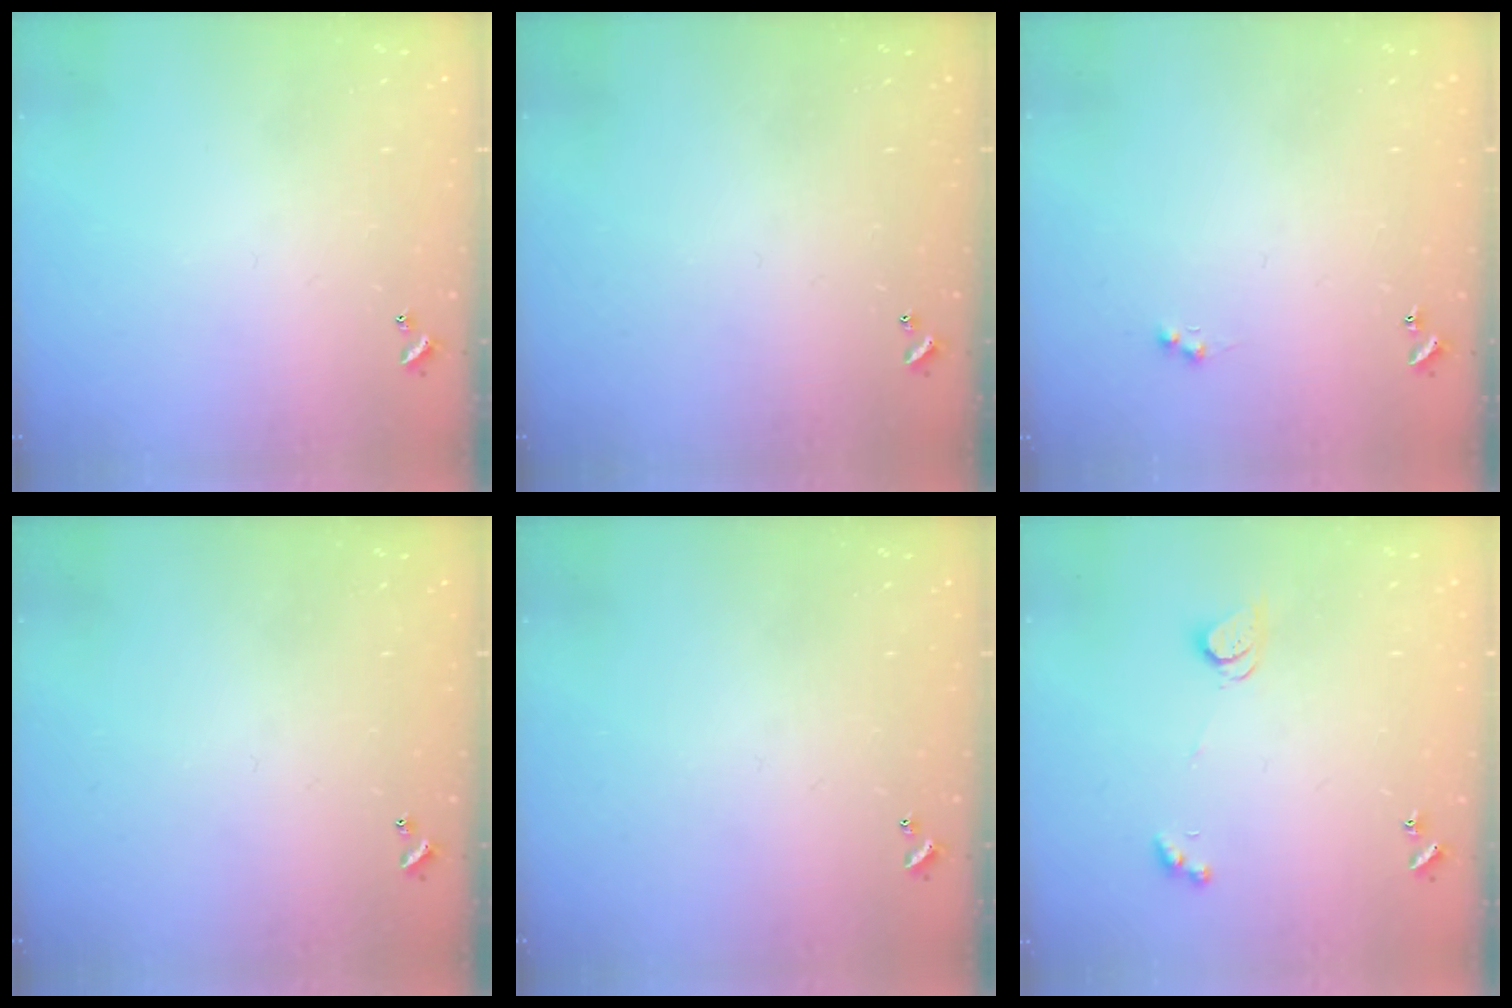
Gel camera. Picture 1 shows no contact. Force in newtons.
{"total": 0.0}
{"total": 1.0, "press": 0.9, "slide": 0.4}
{"total": 0.0}
{"total": 0.0}
{"total": 2.5, "press": 2.4, "slide": 0.3}